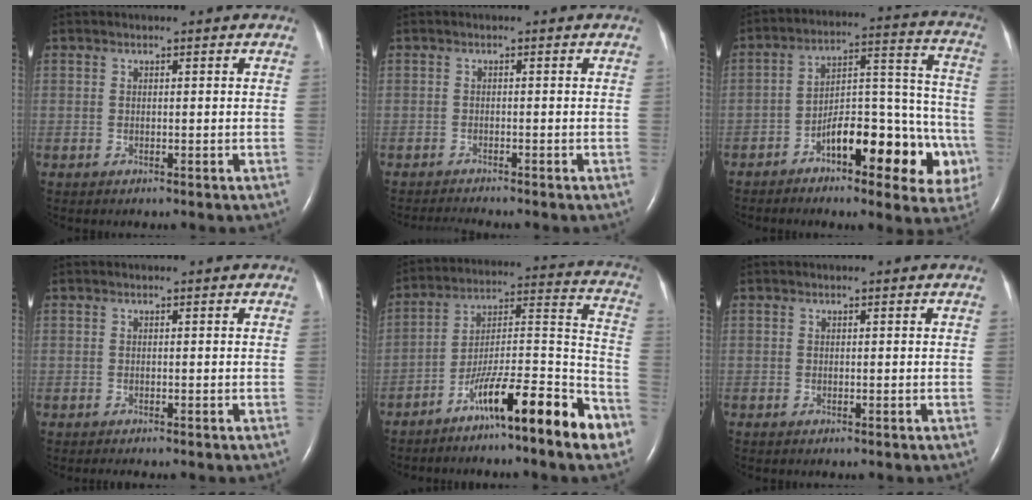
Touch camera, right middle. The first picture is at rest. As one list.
[{"total": 2.2, "force": [-2.0, -0.9, 0.0], "torque": [-0.009, -0.014, -0.037]}, {"total": 17.4, "force": [-7.7, 5.9, 14.4], "torque": [-0.166, 0.046, -0.102]}, {"total": 1.0, "force": [-0.8, 0.0, 0.5], "torque": [-0.008, -0.002, -0.010]}, {"total": 16.5, "force": [-10.5, 0.8, 12.8], "torque": [-0.197, 0.012, -0.174]}, {"total": 0.0}]